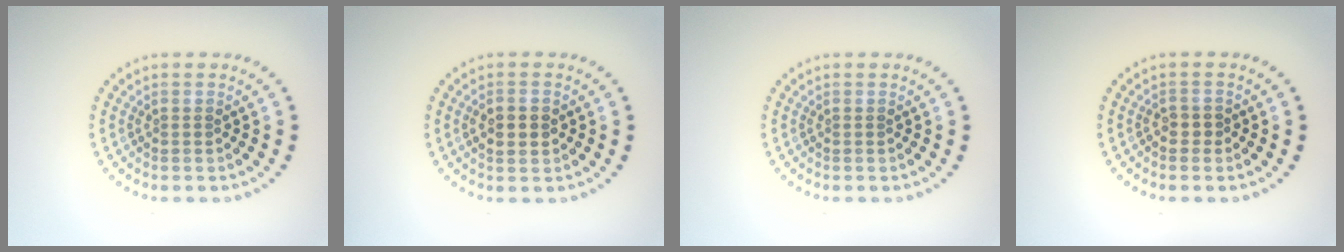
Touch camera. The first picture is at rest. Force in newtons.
{"total": 2.9, "press": 2.9, "slide": 0.2}
{"total": 0.0}
{"total": 0.7, "press": 0.6, "slide": 0.4}